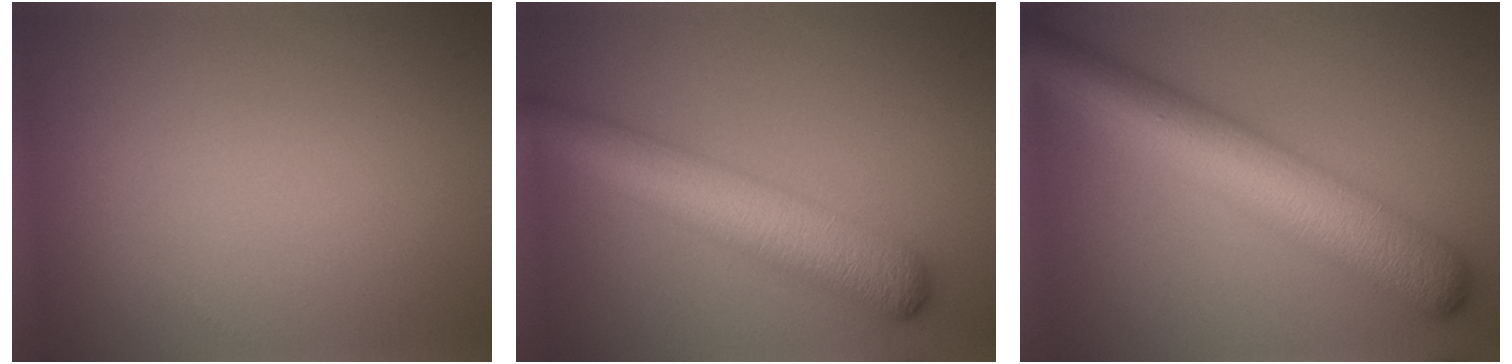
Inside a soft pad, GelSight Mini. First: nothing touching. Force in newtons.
{"total": 7.8, "press": 7.8, "slide": 0.3}
{"total": 9.5, "press": 9.5, "slide": 0.2}